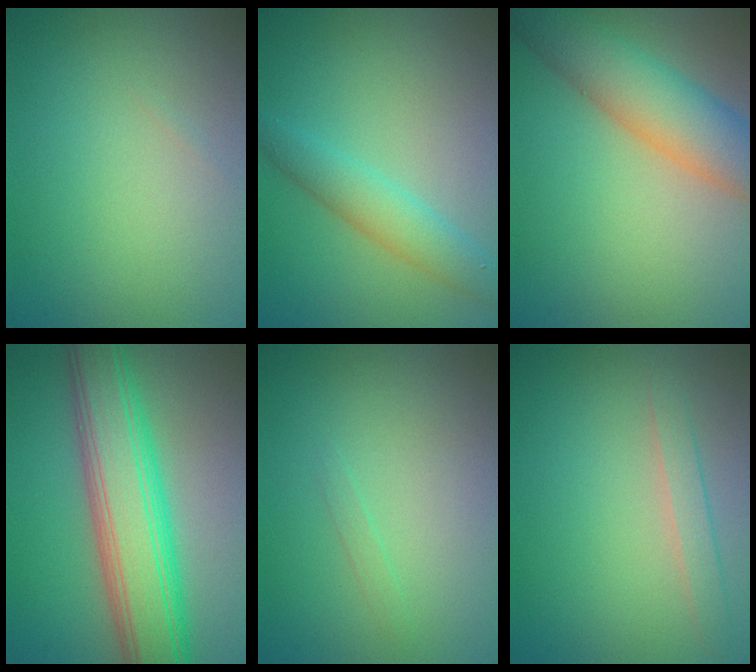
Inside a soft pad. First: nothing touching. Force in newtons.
{"total": 3.4, "press": 3.4, "slide": 0.1}
{"total": 7.2, "press": 7.2, "slide": 0.4}
{"total": 8.6, "press": 8.6, "slide": 0.1}
{"total": 0.5, "press": 0.5, "slide": 0.1}
{"total": 1.6, "press": 1.6, "slide": 0.0}